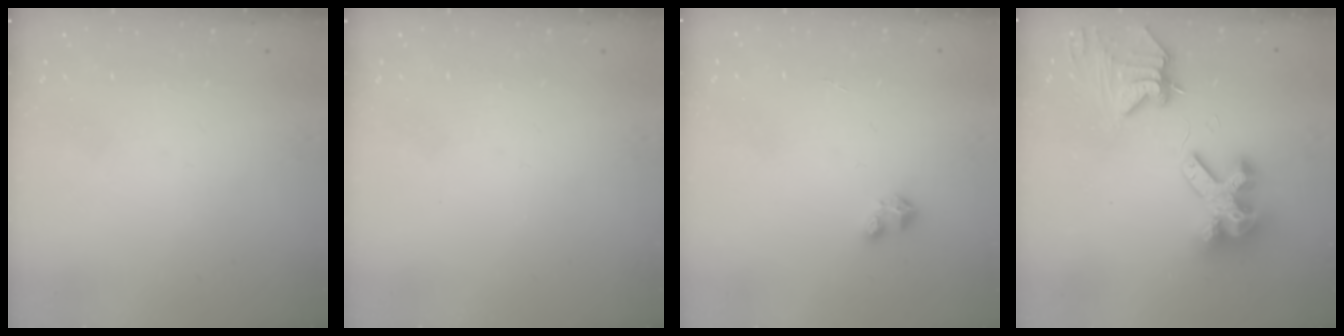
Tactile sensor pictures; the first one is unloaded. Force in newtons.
{"total": 0.0}
{"total": 3.0, "press": 2.9, "slide": 0.2}
{"total": 11.6, "press": 11.5, "slide": 0.9}